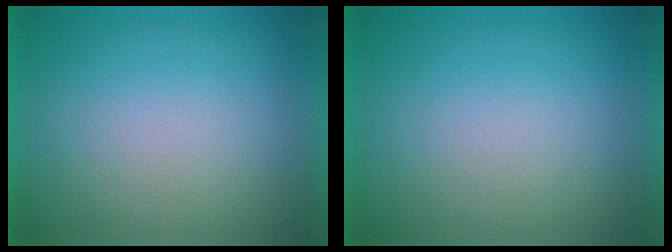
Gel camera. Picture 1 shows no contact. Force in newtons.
{"total": 0.0}